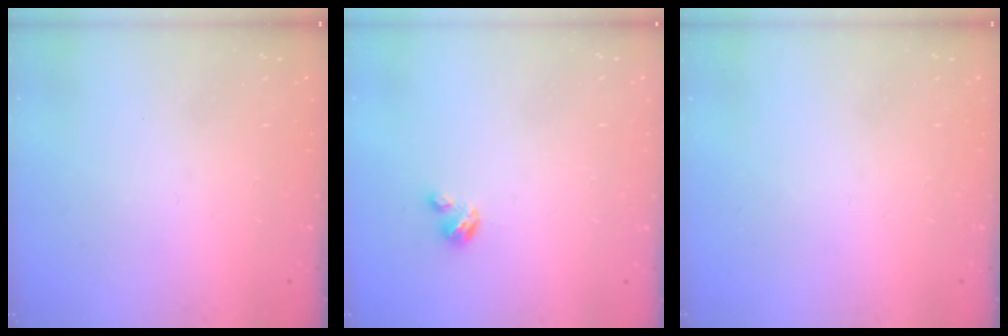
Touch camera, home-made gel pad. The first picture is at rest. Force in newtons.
{"total": 2.9, "press": 2.9, "slide": 0.3}
{"total": 0.0}